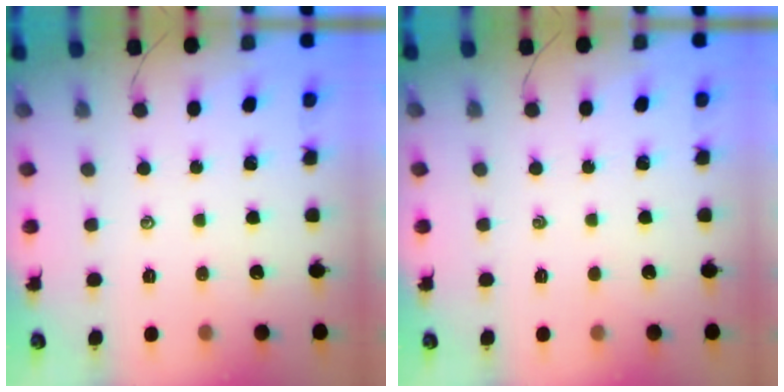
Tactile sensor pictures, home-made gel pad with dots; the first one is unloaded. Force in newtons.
{"total": 0.0}